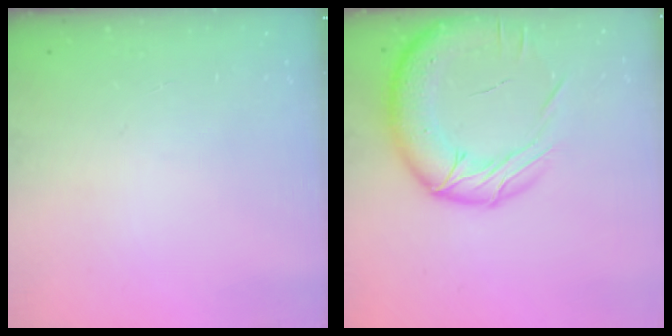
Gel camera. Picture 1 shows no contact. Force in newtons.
{"total": 20.3, "press": 19.9, "slide": 4.2}